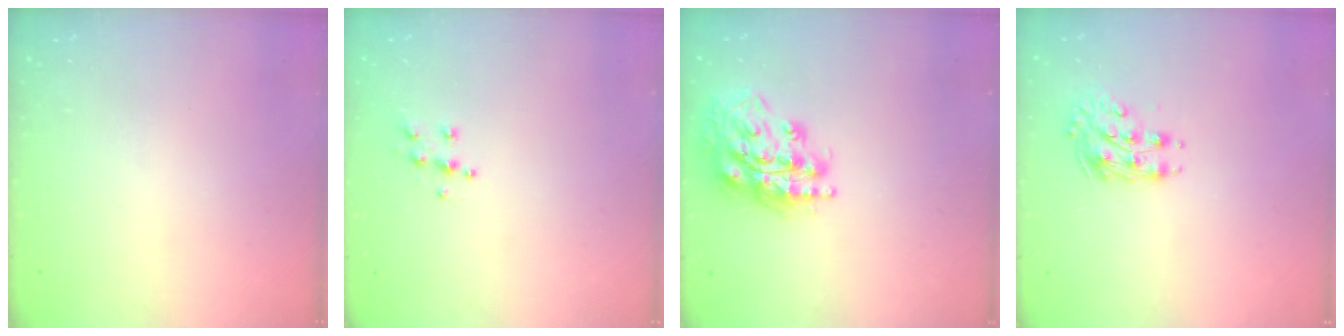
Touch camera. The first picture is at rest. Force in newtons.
{"total": 5.7, "press": 5.7, "slide": 0.6}
{"total": 17.0, "press": 16.9, "slide": 2.3}
{"total": 9.4, "press": 9.4, "slide": 0.9}